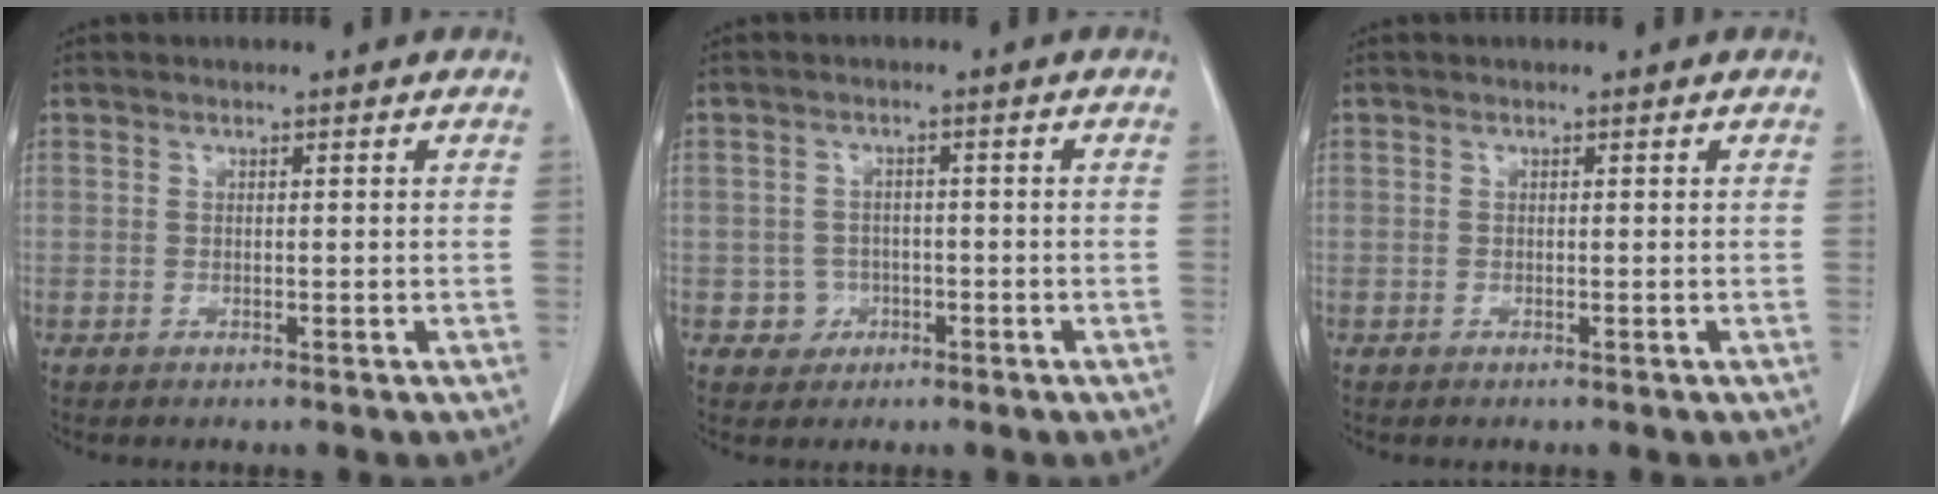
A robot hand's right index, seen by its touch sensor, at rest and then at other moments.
{"total": 2.9, "force": [-1.0, 2.7, -0.1], "torque": [0.013, 0.012, -0.012]}
{"total": 0.0}